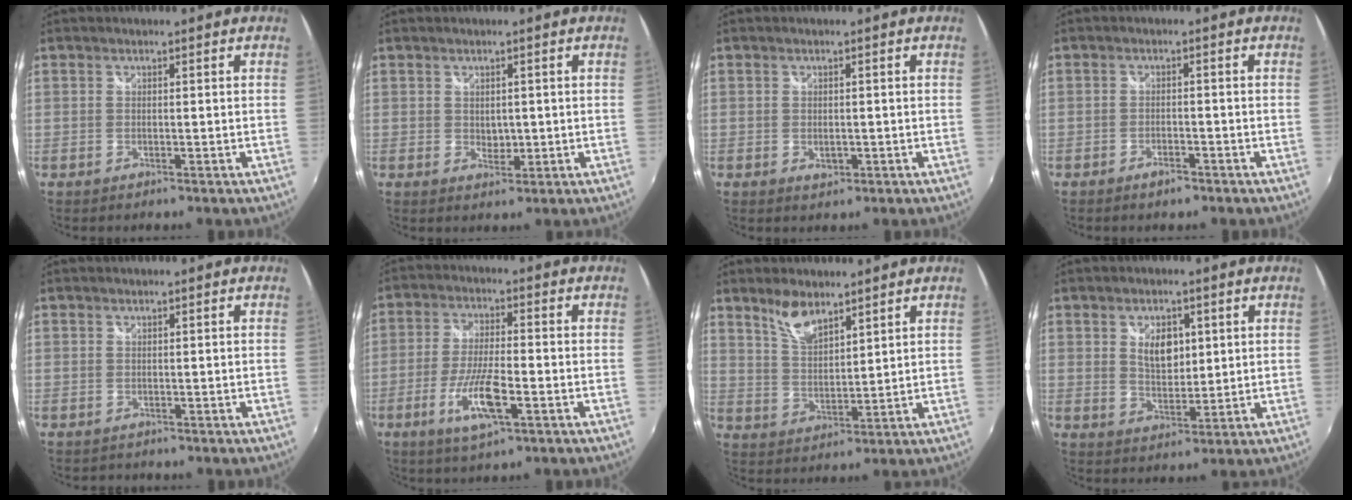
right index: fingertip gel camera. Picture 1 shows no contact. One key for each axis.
{"total": 2.0, "fx": 0.3, "fy": 1.6, "fz": 1.1, "tx": -0.015, "ty": -0.001, "tz": 0.007}
{"total": 1.8, "fx": -0.3, "fy": 1.4, "fz": 1.1, "tx": -0.018, "ty": -0.004, "tz": -0.004}
{"total": 2.3, "fx": -1.7, "fy": 0.9, "fz": 1.2, "tx": -0.026, "ty": 0.001, "tz": -0.028}
{"total": 0.7, "fx": -0.2, "fy": 0.7, "fz": -0.1, "tx": 0.000, "ty": 0.000, "tz": -0.001}
{"total": 9.4, "fx": -3.8, "fy": 2.1, "fz": 8.4, "tx": -0.172, "ty": -0.012, "tz": -0.071}
{"total": 6.6, "fx": 5.0, "fy": 2.4, "fz": 3.5, "tx": -0.063, "ty": 0.004, "tz": 0.100}
{"total": 6.0, "fx": 2.0, "fy": 3.6, "fz": 4.4, "tx": -0.068, "ty": 0.001, "tz": 0.039}